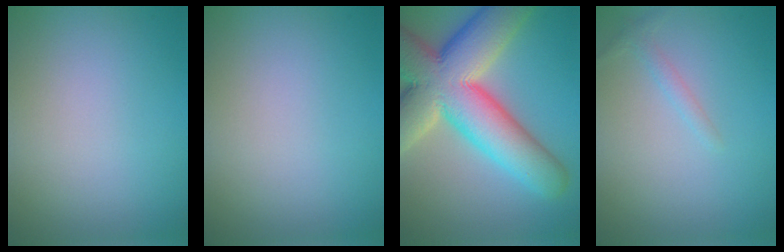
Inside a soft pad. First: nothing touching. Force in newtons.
{"total": 0.0}
{"total": 14.7, "press": 14.7, "slide": 1.0}
{"total": 1.1, "press": 1.1, "slide": 0.1}